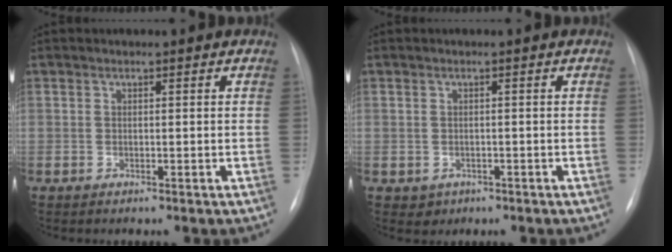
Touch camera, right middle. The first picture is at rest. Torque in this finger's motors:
{"motor_torque": [0.47, -0.27, 0.06, 0.01]}